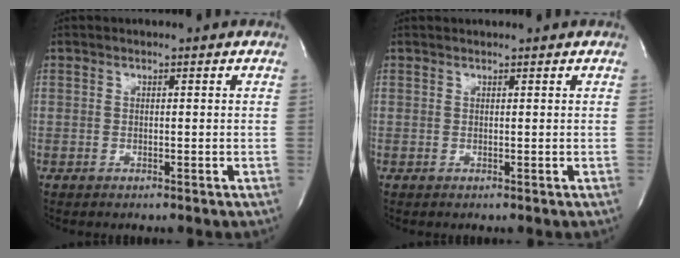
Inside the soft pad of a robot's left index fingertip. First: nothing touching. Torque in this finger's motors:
{"motor_torque": [0.46, -0.29, -0.08, 0.01]}